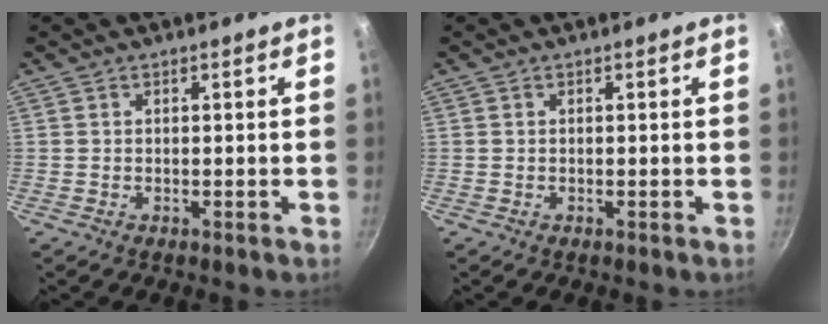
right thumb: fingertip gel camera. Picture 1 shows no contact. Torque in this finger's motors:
{"motor_torque": [-0.02, -0.02, -0.02, 0.02, 0.01]}